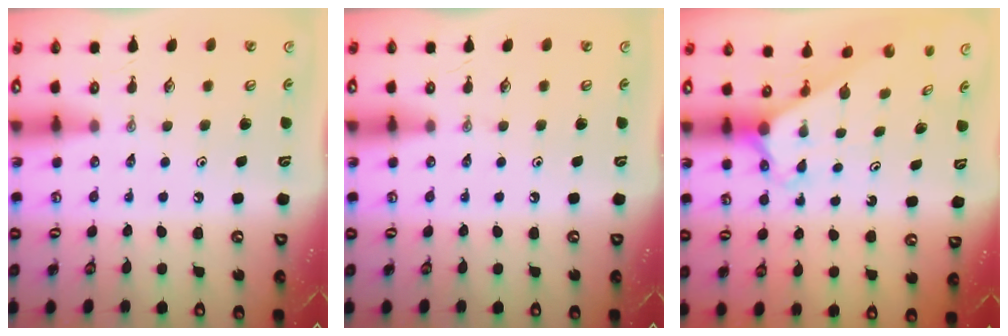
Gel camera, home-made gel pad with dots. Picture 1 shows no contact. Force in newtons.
{"total": 0.0}
{"total": 2.3, "press": 2.3, "slide": 0.2}